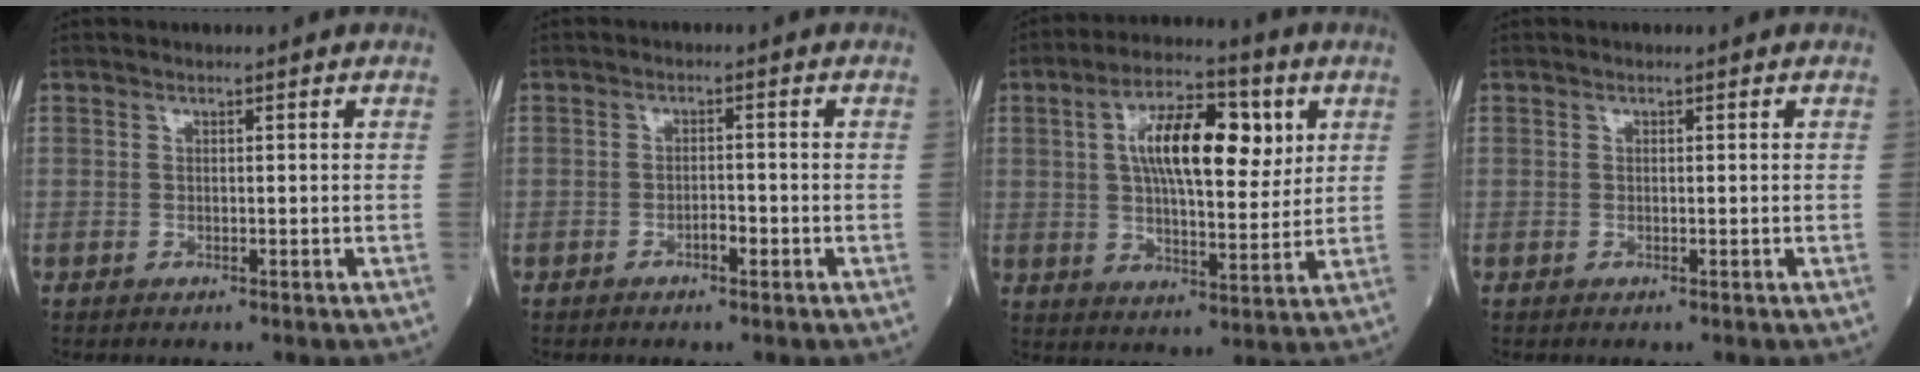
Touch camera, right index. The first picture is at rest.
{"total": 1.7, "force": [-1.0, 0.6, 1.3], "torque": [-0.019, 0.003, -0.017]}
{"total": 13.8, "force": [4.1, 4.9, 12.2], "torque": [-0.211, 0.022, 0.063]}
{"total": 0.0}